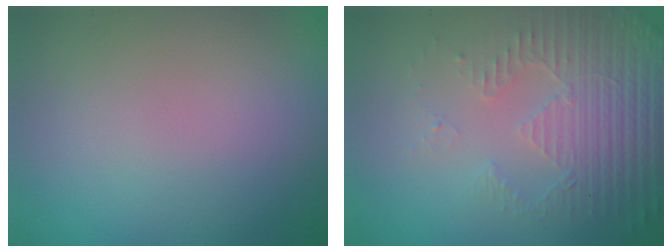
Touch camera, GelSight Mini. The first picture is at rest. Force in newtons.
{"total": 5.1, "press": 3.5, "slide": 3.7}